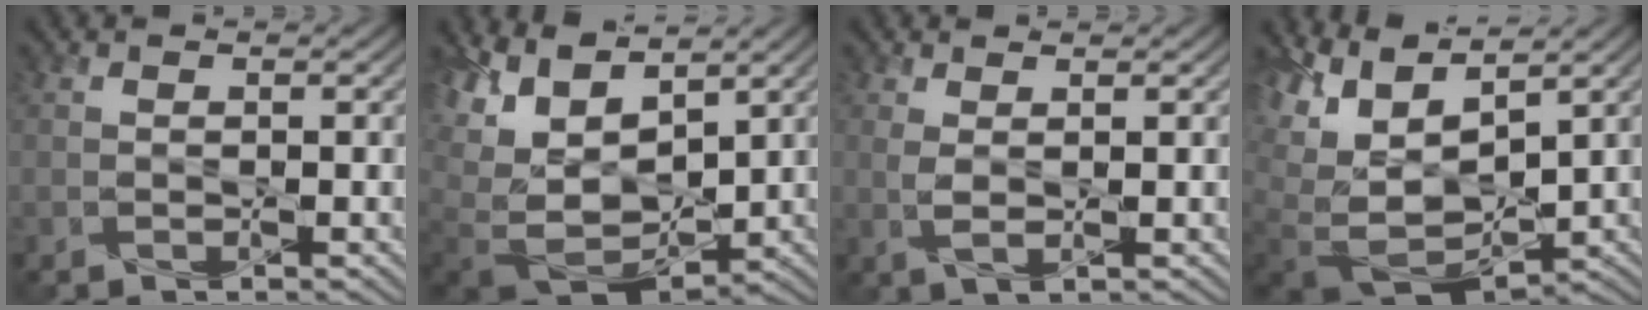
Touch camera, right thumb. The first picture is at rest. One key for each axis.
{"total": 13.0, "fx": 1.9, "fy": 8.9, "fz": 9.2, "tx": -0.219, "ty": -0.006, "tz": 0.088}
{"total": 1.9, "fx": 0.8, "fy": 0.5, "fz": 1.7, "tx": -0.041, "ty": 0.000, "tz": 0.017}
{"total": 12.8, "fx": 1.3, "fy": 8.5, "fz": 9.5, "tx": -0.210, "ty": -0.016, "tz": 0.085}